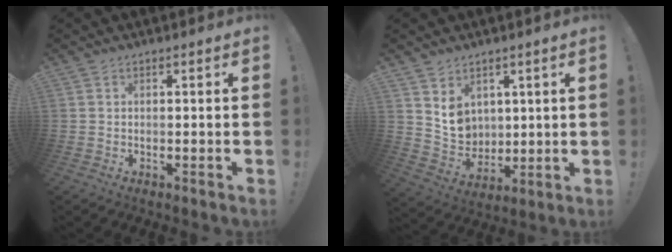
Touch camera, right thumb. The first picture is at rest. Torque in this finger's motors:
{"motor_torque": [0.08, 0.15, 0.59, 0.31, 0.02]}